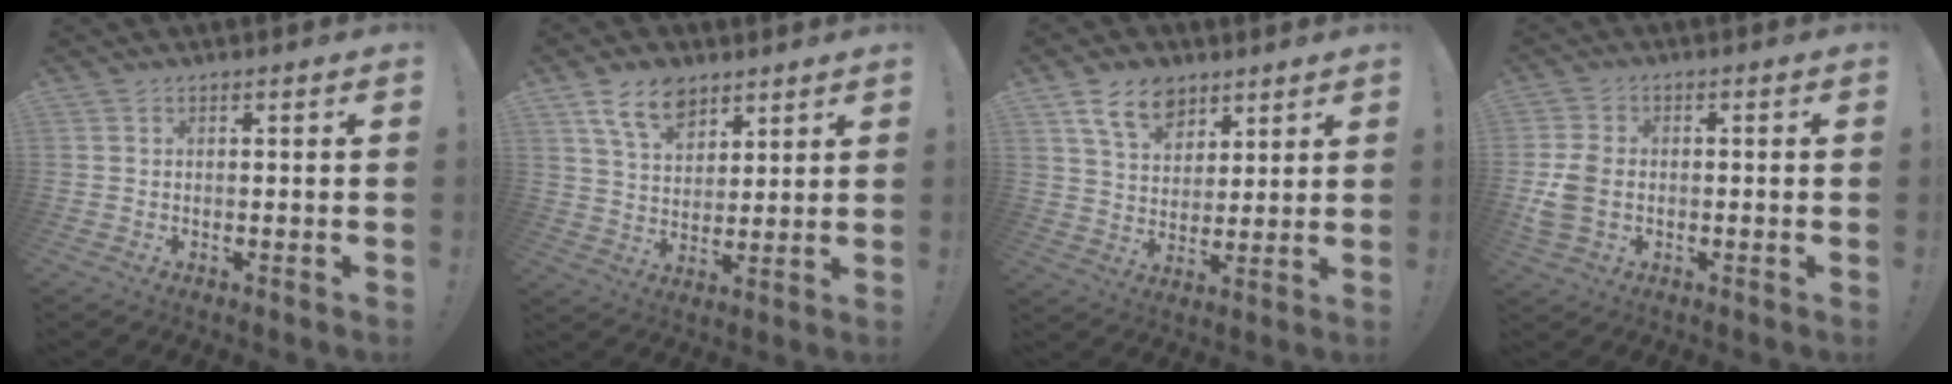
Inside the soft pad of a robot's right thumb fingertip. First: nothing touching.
{"total": 11.5, "force": [7.3, 6.9, 5.6], "torque": [-0.103, -0.029, 0.140]}
{"total": 11.6, "force": [7.0, 7.6, 5.2], "torque": [-0.088, -0.028, 0.136]}
{"total": 7.4, "force": [-1.3, 5.1, 5.1], "torque": [-0.112, 0.007, -0.019]}